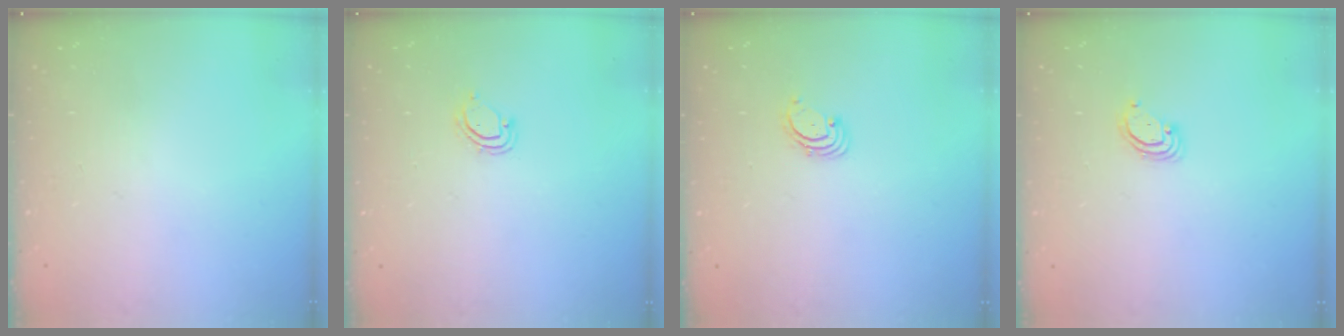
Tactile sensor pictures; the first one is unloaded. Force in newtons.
{"total": 4.4, "press": 4.4, "slide": 0.2}
{"total": 1.7, "press": 1.7, "slide": 0.2}
{"total": 3.1, "press": 3.0, "slide": 0.3}